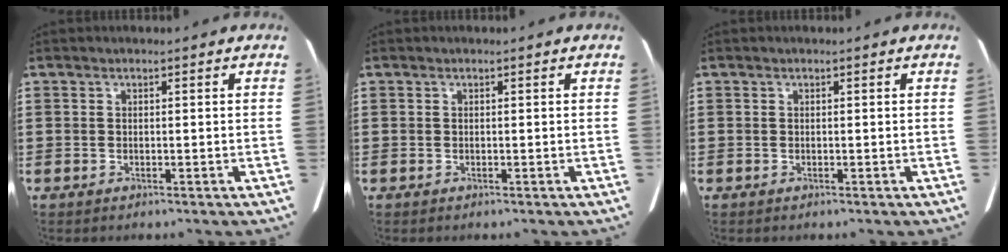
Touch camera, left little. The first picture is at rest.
{"total": 0.0}
{"total": 0.0}